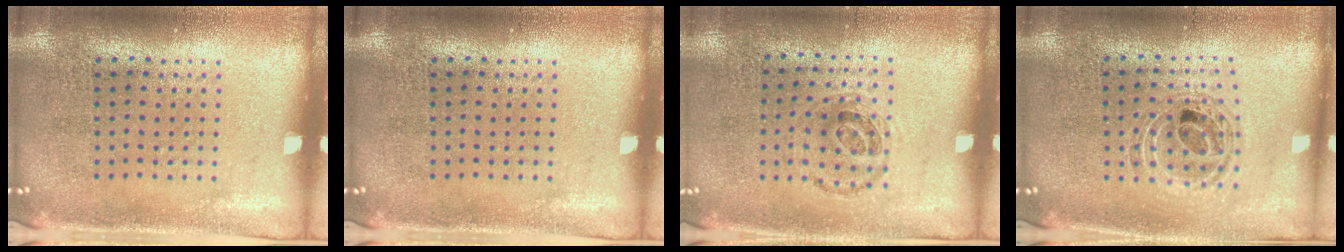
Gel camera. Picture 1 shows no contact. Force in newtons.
{"total": 0.0}
{"total": 0.9, "press": 0.7, "slide": 0.5}
{"total": 0.8, "press": 0.8, "slide": 0.2}